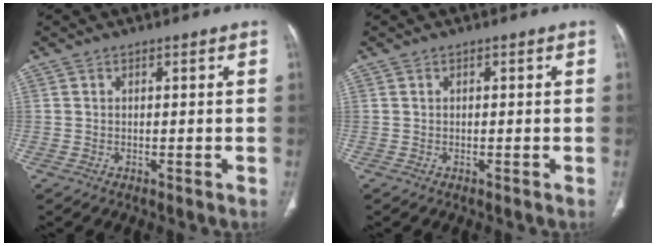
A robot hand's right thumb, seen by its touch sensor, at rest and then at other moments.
{"total": 0.0}